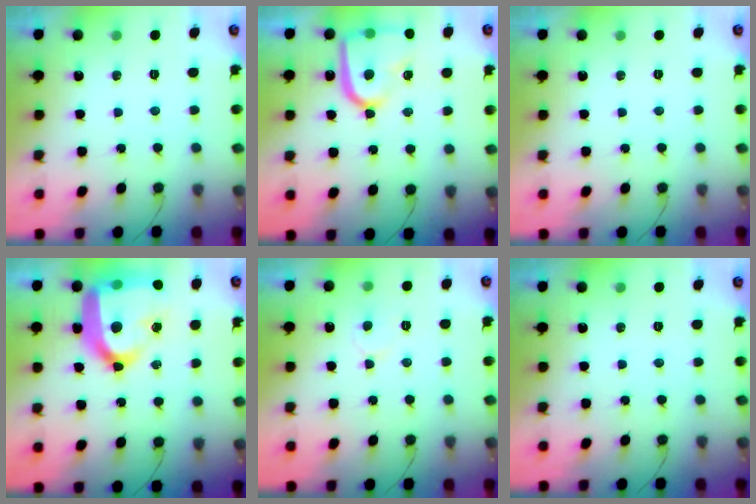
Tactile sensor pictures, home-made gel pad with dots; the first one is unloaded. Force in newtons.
{"total": 16.2, "press": 16.1, "slide": 1.5}
{"total": 0.0}
{"total": 26.9, "press": 26.7, "slide": 2.5}
{"total": 4.1, "press": 4.1, "slide": 0.3}
{"total": 0.0}